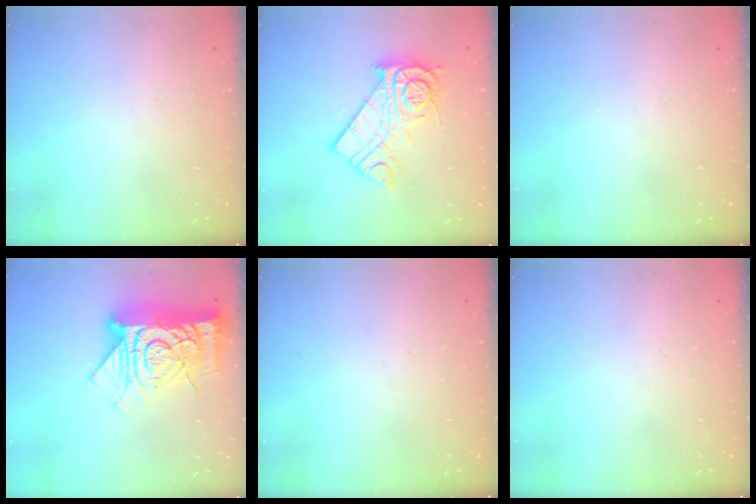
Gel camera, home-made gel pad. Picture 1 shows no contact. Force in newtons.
{"total": 14.0, "press": 13.9, "slide": 1.4}
{"total": 0.0}
{"total": 21.4, "press": 21.3, "slide": 2.0}
{"total": 0.0}
{"total": 0.0}